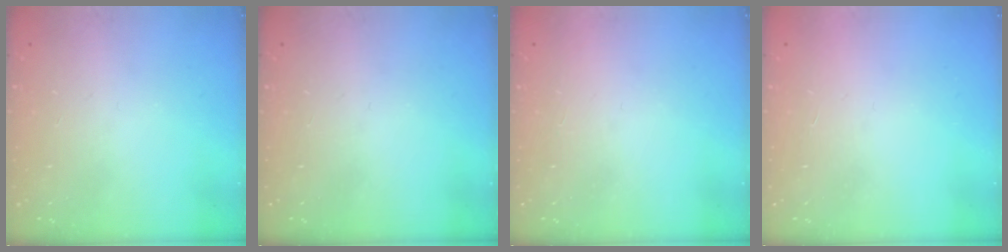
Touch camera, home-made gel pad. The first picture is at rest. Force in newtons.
{"total": 0.0}
{"total": 1.5, "press": 1.5, "slide": 0.1}
{"total": 1.7, "press": 1.6, "slide": 0.1}